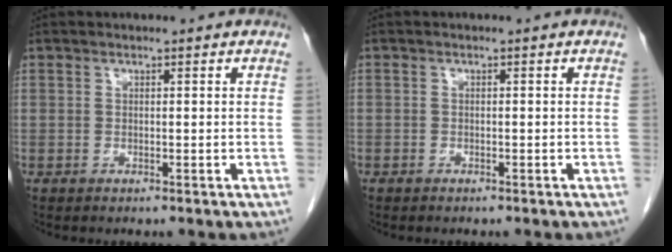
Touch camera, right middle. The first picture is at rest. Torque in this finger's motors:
{"motor_torque": [1.11, -1.03, -0.39, -0.21]}